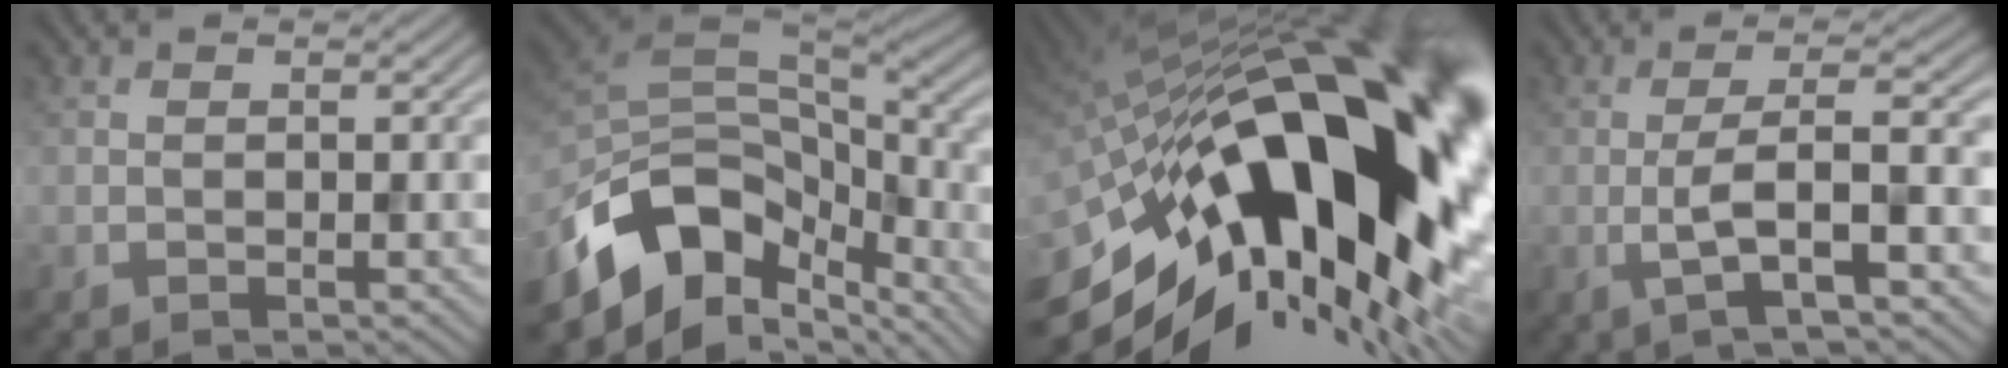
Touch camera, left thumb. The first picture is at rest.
{"total": 13.5, "force": [-6.1, 8.2, 8.7], "torque": [-0.220, -0.019, -0.099]}
{"total": 22.2, "force": [-3.5, 9.0, 20.0], "torque": [-0.334, -0.027, -0.080]}
{"total": 5.6, "force": [-1.4, 0.8, 5.4], "torque": [-0.098, 0.011, -0.036]}